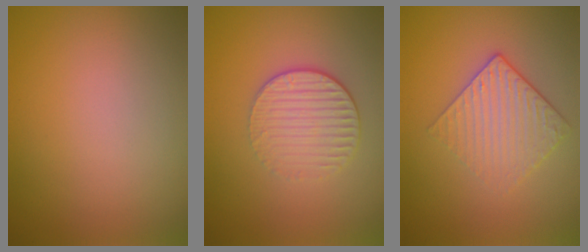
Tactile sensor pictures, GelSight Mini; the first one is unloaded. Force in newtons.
{"total": 3.3, "press": 2.7, "slide": 1.9}
{"total": 3.2, "press": 2.6, "slide": 1.8}